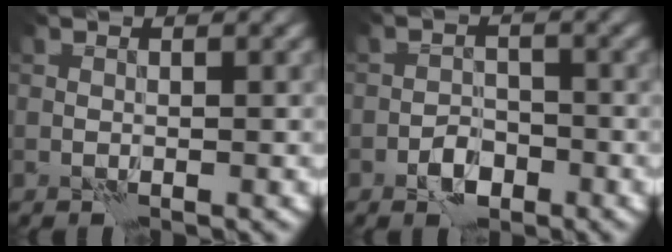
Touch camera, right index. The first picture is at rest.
{"total": 2.6, "force": [-1.6, 1.5, 1.4], "torque": [-0.020, 0.007, -0.033]}